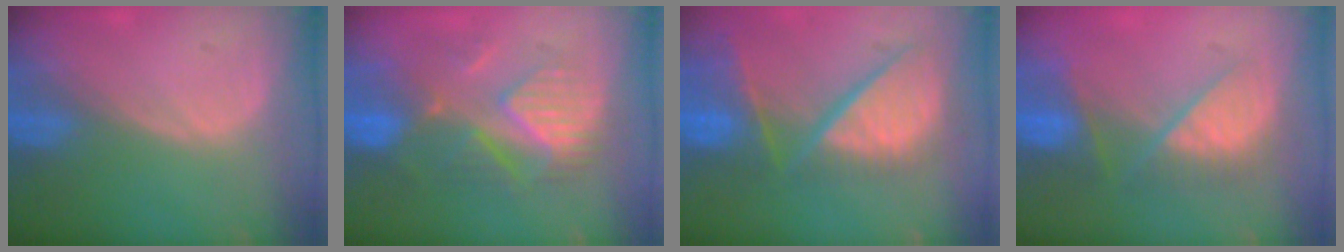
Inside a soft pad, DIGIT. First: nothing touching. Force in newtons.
{"total": 8.6, "press": 8.6, "slide": 0.3}
{"total": 12.3, "press": 10.1, "slide": 7.0}
{"total": 7.2, "press": 7.2, "slide": 0.5}